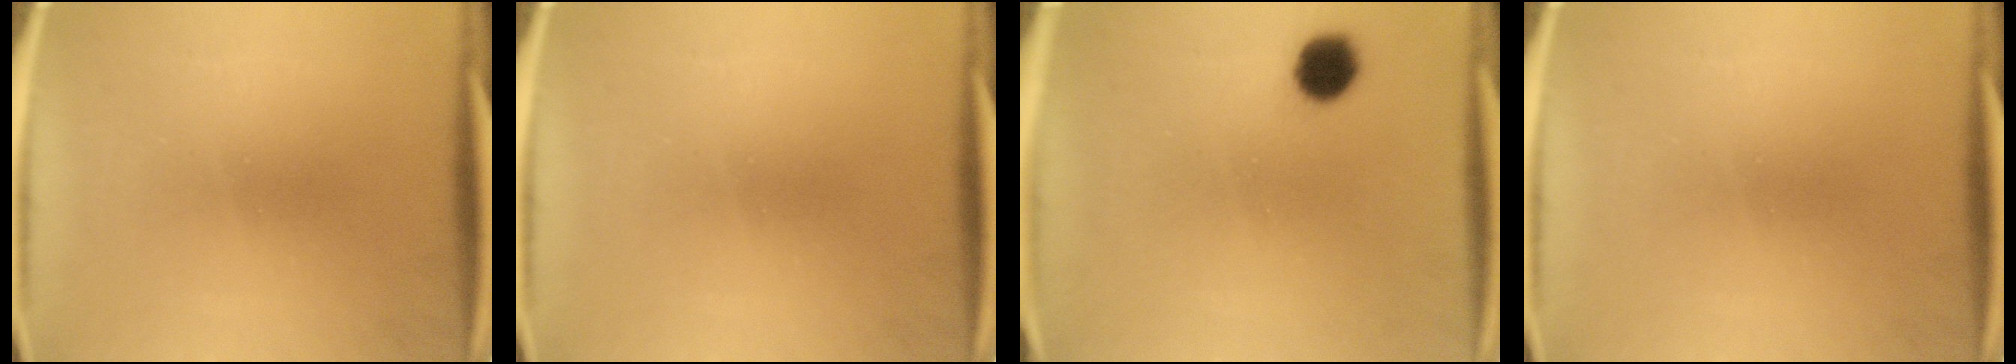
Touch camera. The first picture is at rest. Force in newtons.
{"total": 0.0}
{"total": 5.9}
{"total": 0.0}